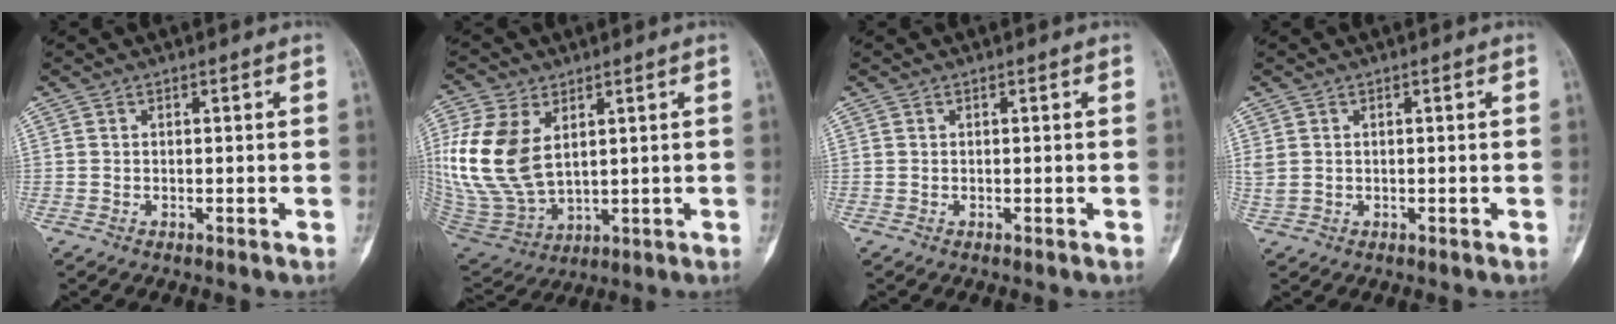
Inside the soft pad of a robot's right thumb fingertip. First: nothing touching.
{"total": 16.4, "force": [4.0, 10.3, 12.0], "torque": [-0.251, -0.021, 0.093]}
{"total": 0.0}
{"total": 2.0, "force": [0.5, 1.4, 1.3], "torque": [-0.045, 0.005, 0.018]}